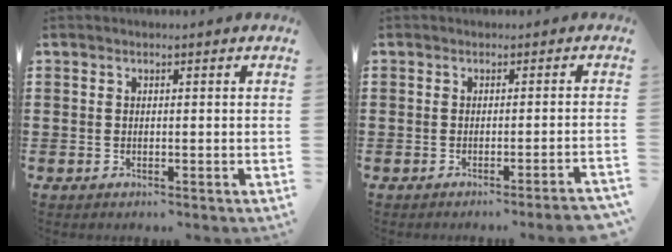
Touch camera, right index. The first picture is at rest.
{"total": 1.4, "force": [-1.2, -0.3, 0.7], "torque": [-0.012, -0.002, -0.023]}